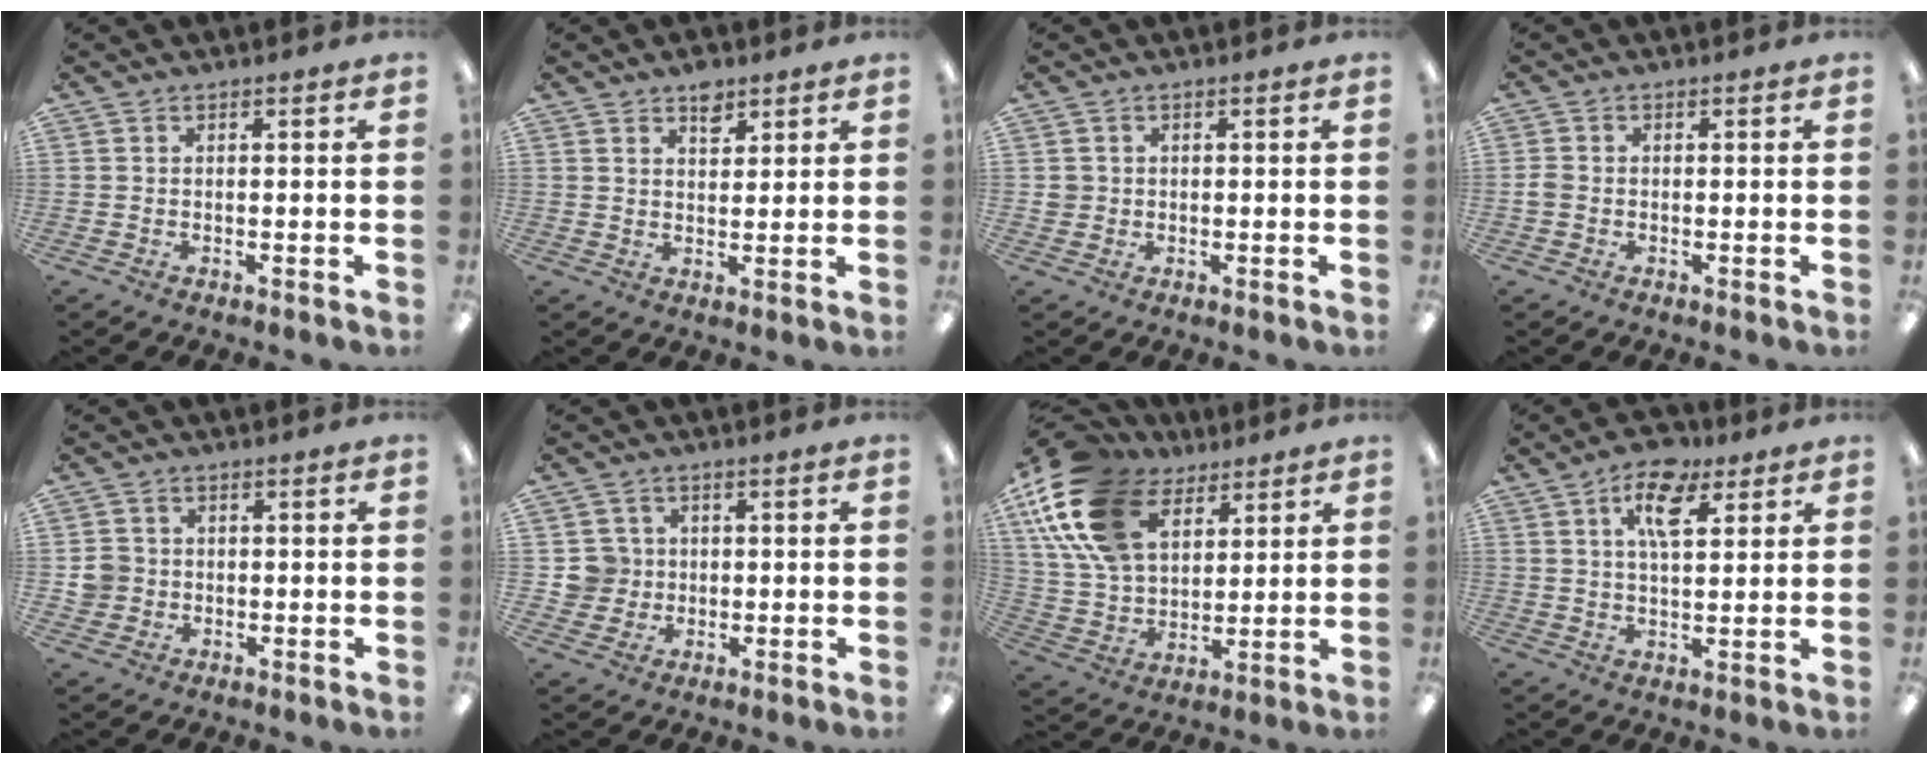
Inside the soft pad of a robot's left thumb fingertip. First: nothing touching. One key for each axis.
{"total": 4.8, "fx": 3.3, "fy": 2.8, "fz": 2.0, "tx": -0.007, "ty": -0.018, "tz": 0.053}
{"total": 1.9, "fx": 0.2, "fy": 1.9, "fz": 0.3, "tx": -0.008, "ty": 0.004, "tz": 0.002}
{"total": 1.9, "fx": -0.5, "fy": 1.5, "fz": 1.0, "tx": -0.025, "ty": 0.001, "tz": -0.011}
{"total": 4.3, "fx": -0.2, "fy": 4.2, "fz": 0.8, "tx": -0.012, "ty": 0.009, "tz": -0.004}
{"total": 5.7, "fx": 0.6, "fy": 5.6, "fz": 0.6, "tx": -0.012, "ty": 0.008, "tz": 0.013}
{"total": 21.9, "fx": 10.6, "fy": 13.5, "fz": 13.6, "tx": -0.307, "ty": -0.027, "tz": 0.195}
{"total": 10.5, "fx": 5.3, "fy": 5.0, "fz": 7.6, "tx": -0.118, "ty": -0.012, "tz": 0.089}